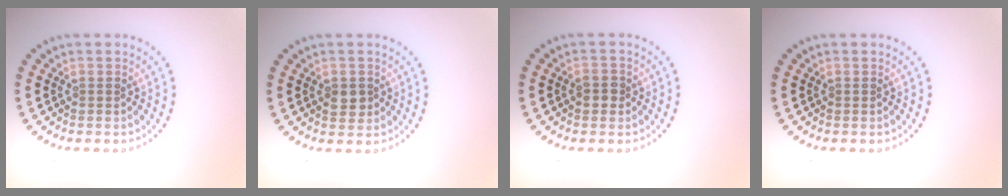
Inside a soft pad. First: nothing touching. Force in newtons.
{"total": 1.7, "press": 1.7, "slide": 0.3}
{"total": 1.4, "press": 1.4, "slide": 0.3}
{"total": 0.0}